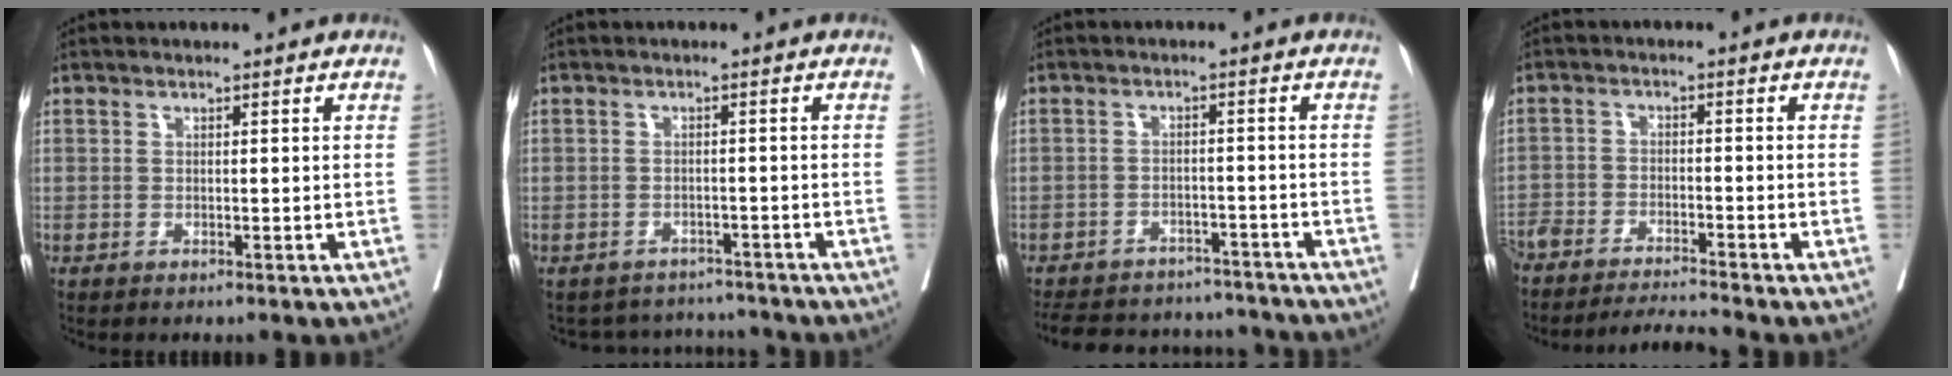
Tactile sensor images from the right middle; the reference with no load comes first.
{"total": 6.3, "force": [-5.9, 2.0, -0.7], "torque": [0.016, 0.022, -0.073]}
{"total": 16.5, "force": [-14.8, 5.8, 4.2], "torque": [-0.100, 0.009, -0.192]}
{"total": 8.0, "force": [-7.7, -0.7, 2.1], "torque": [-0.031, 0.003, -0.132]}